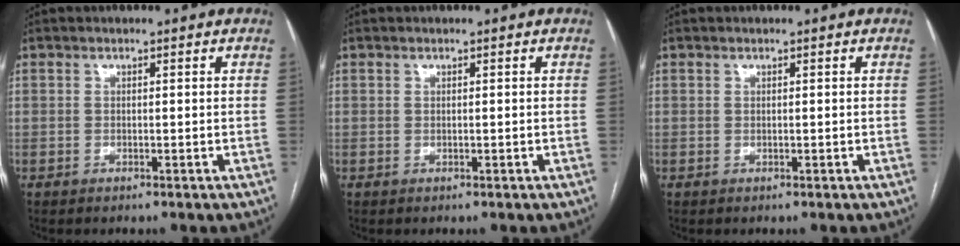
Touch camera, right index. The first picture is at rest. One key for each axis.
{"total": 0.0}
{"total": 0.0}